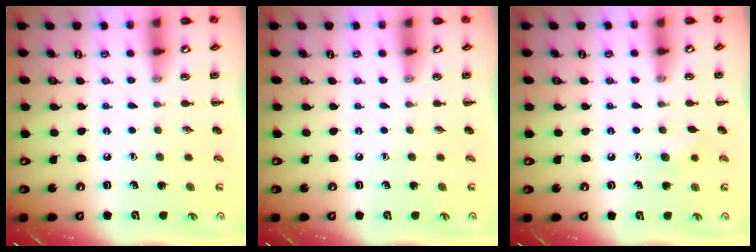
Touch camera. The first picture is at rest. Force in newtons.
{"total": 0.0}
{"total": 5.9, "press": 5.7, "slide": 1.7}